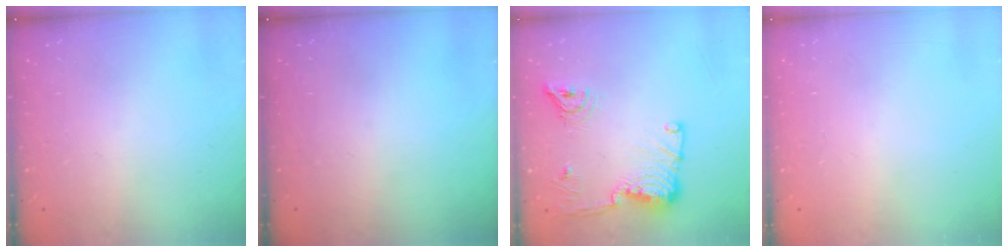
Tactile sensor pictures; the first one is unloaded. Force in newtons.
{"total": 0.0}
{"total": 14.7, "press": 14.6, "slide": 2.1}
{"total": 0.9, "press": 0.9, "slide": 0.0}